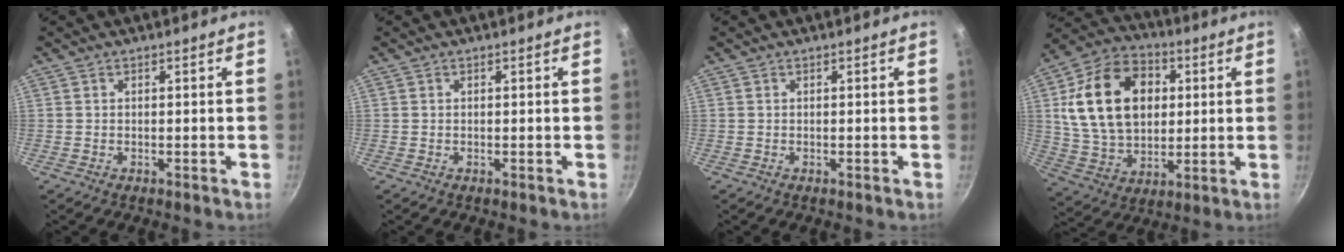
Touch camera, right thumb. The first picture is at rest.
{"total": 0.0}
{"total": 0.0}
{"total": 20.7, "force": [4.0, 14.8, 14.0], "torque": [-0.226, 0.005, 0.070]}